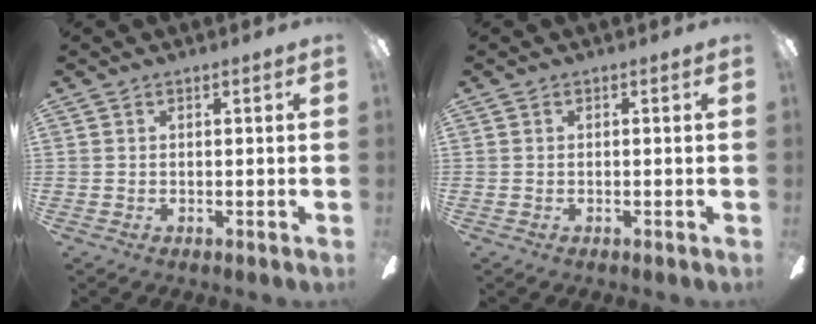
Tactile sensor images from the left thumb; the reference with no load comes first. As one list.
[{"total": 0.0}]